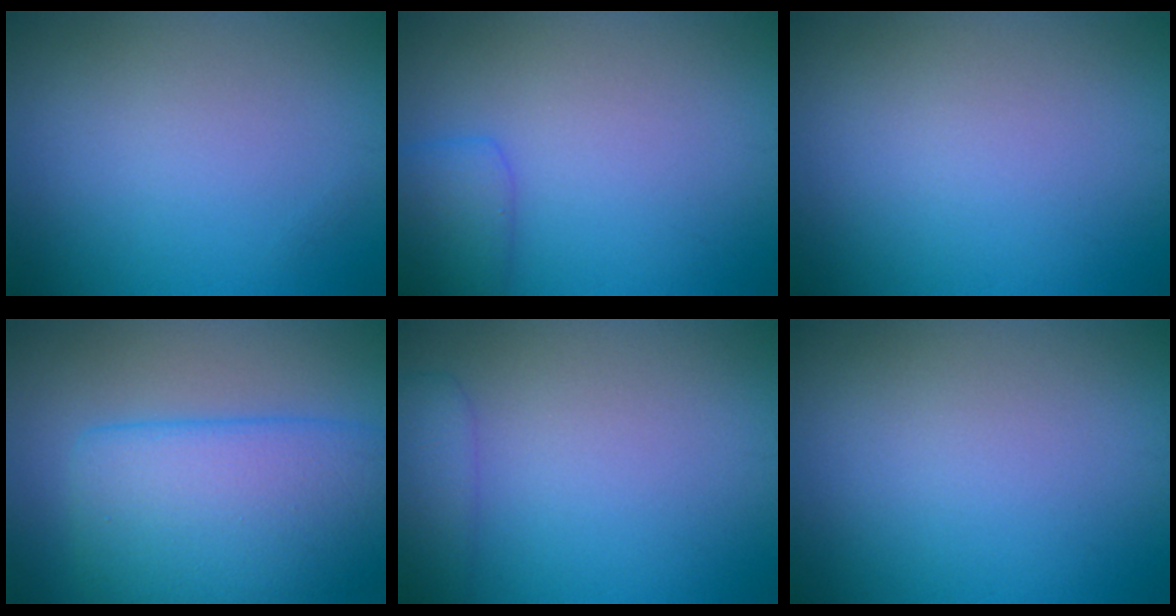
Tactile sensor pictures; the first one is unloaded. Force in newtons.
{"total": 2.4, "press": 2.4, "slide": 0.1}
{"total": 0.0}
{"total": 9.1, "press": 9.1, "slide": 0.5}
{"total": 2.8, "press": 2.8, "slide": 0.1}
{"total": 0.0}